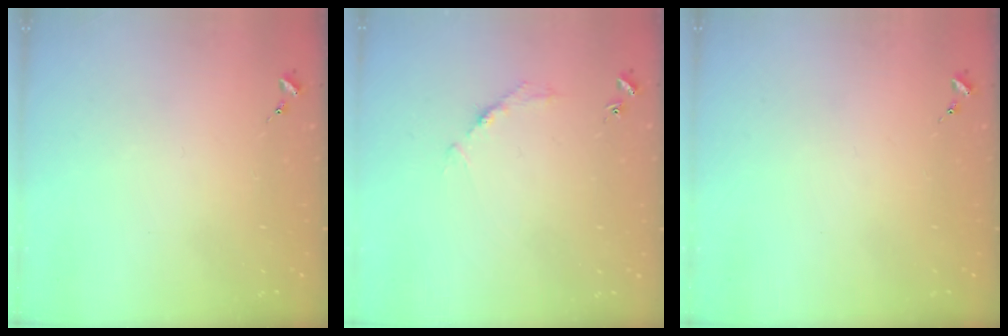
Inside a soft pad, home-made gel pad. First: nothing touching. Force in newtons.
{"total": 2.7, "press": 2.7, "slide": 0.4}
{"total": 0.0}